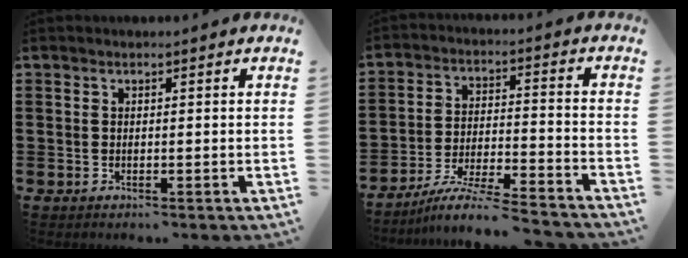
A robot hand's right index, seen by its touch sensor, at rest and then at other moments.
{"total": 7.4, "force": [-6.7, -0.1, 2.9], "torque": [-0.061, -0.007, -0.134]}